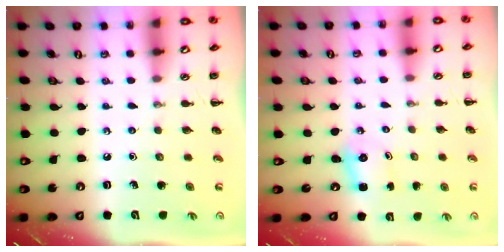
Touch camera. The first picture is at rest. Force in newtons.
{"total": 2.5, "press": 2.4, "slide": 0.8}